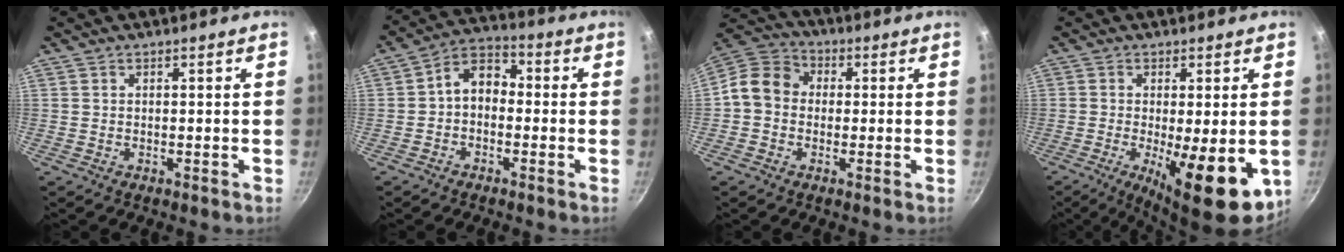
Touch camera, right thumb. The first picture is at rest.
{"total": 7.4, "force": [-0.6, 5.3, 5.2], "torque": [-0.063, 0.031, -0.028]}
{"total": 9.7, "force": [-0.2, 8.1, 5.3], "torque": [-0.085, 0.031, -0.018]}
{"total": 15.0, "force": [-4.1, 4.8, 13.6], "torque": [-0.170, -0.023, -0.043]}